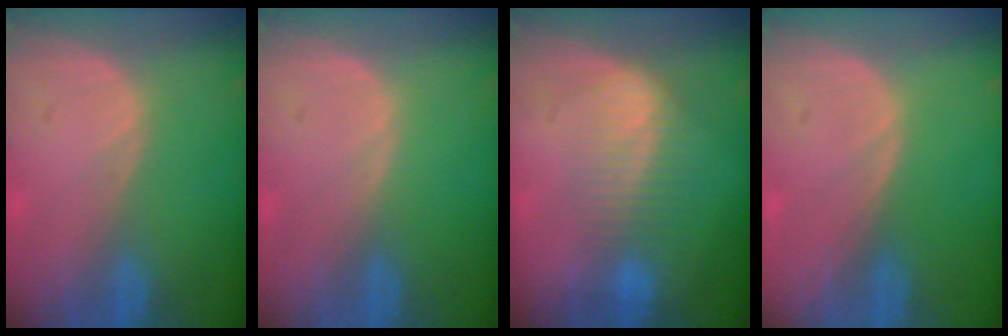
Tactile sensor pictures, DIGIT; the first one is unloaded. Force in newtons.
{"total": 0.0}
{"total": 7.3, "press": 6.2, "slide": 3.8}
{"total": 0.0}